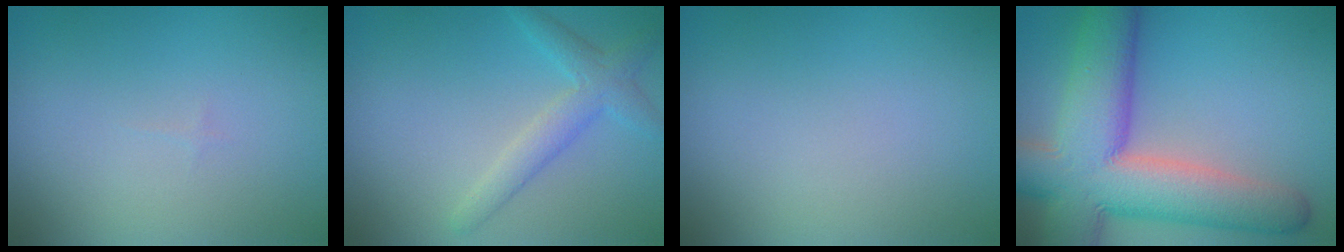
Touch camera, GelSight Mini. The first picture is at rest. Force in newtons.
{"total": 2.7, "press": 2.7, "slide": 0.1}
{"total": 0.0}
{"total": 12.9, "press": 12.8, "slide": 0.8}